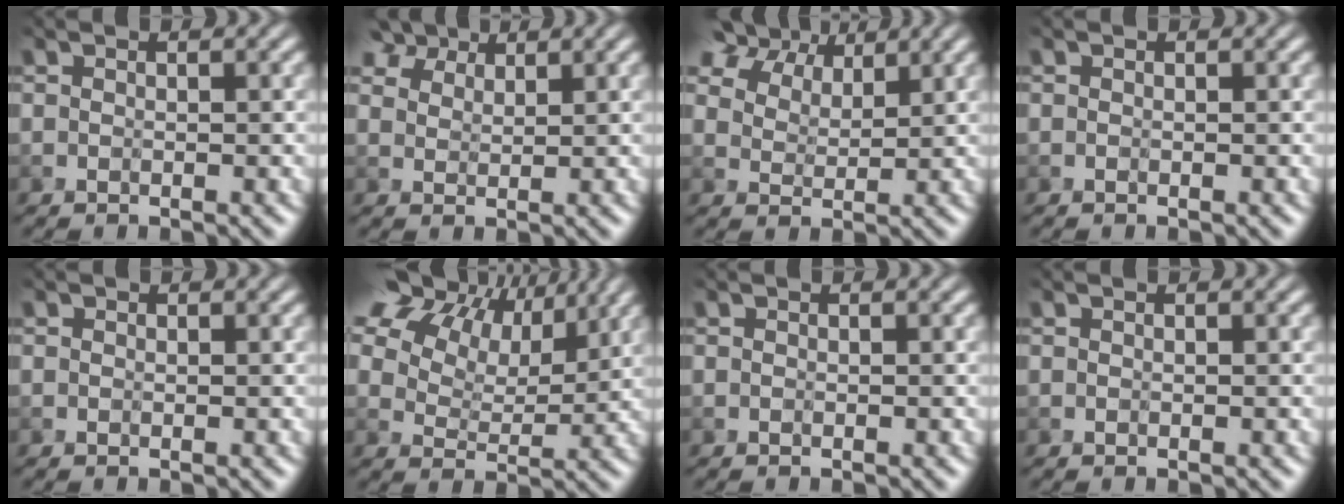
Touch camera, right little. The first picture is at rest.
{"total": 5.7, "force": [4.5, 2.7, 2.2], "torque": [-0.063, 0.007, 0.080]}
{"total": 8.3, "force": [6.4, 3.8, 3.7], "torque": [-0.088, 0.009, 0.109]}
{"total": 0.0}
{"total": 0.0}
{"total": 15.5, "force": [9.0, 9.5, 8.3], "torque": [-0.167, 0.036, 0.171]}
{"total": 0.0}
{"total": 0.0}